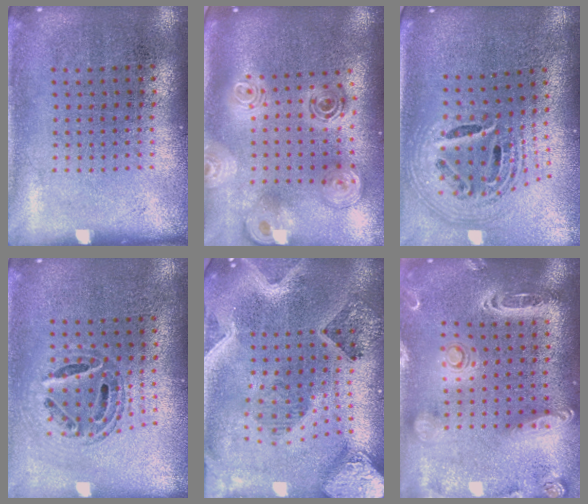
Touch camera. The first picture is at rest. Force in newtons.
{"total": 2.7, "press": 1.9, "slide": 1.9}
{"total": 2.5, "press": 1.7, "slide": 1.9}
{"total": 0.6, "press": 0.6, "slide": 0.2}
{"total": 3.6, "press": 2.9, "slide": 2.1}
{"total": 2.5, "press": 2.2, "slide": 1.1}